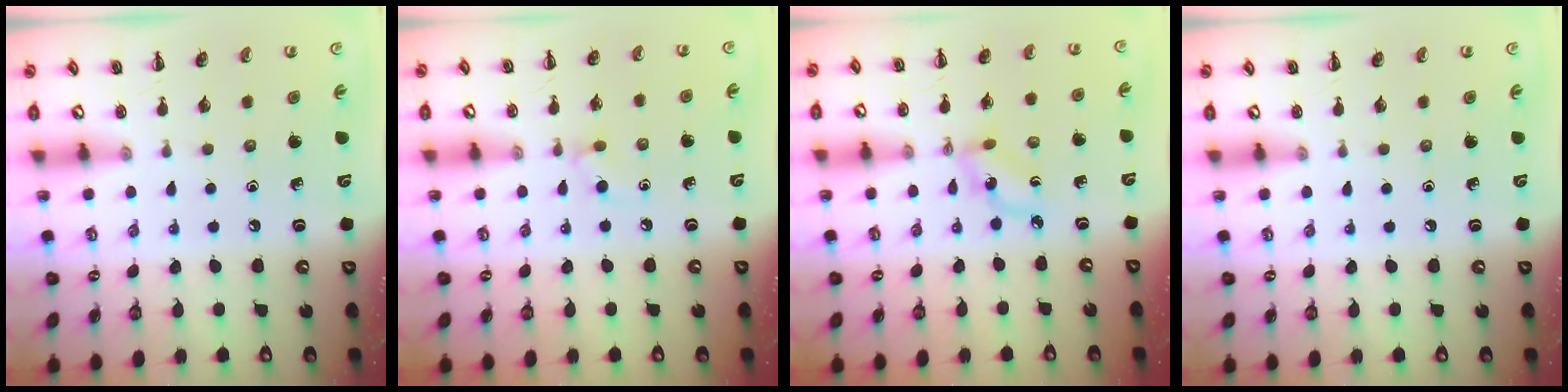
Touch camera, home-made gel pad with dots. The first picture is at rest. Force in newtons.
{"total": 4.6, "press": 4.3, "slide": 1.6}
{"total": 3.2, "press": 3.1, "slide": 0.7}
{"total": 0.0}